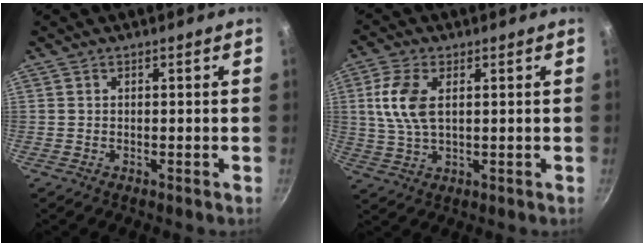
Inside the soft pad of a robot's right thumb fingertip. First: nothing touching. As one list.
[{"total": 8.4, "force": [1.8, 4.5, 6.8], "torque": [-0.142, 0.004, 0.035]}]